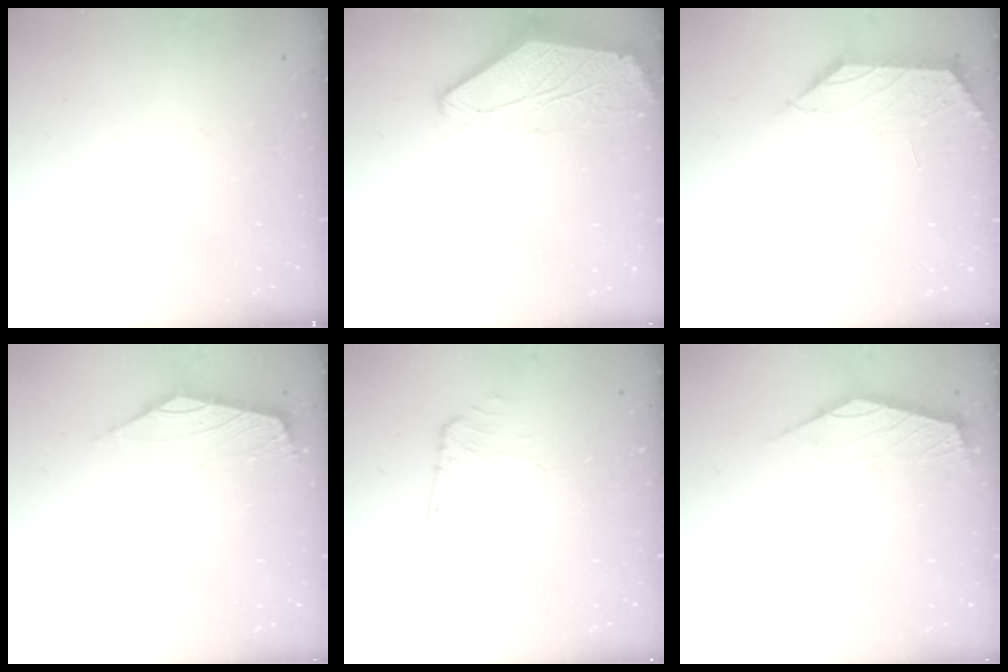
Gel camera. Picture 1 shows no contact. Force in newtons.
{"total": 0.0}
{"total": 0.8, "press": 0.6, "slide": 0.5}
{"total": 1.8, "press": 1.6, "slide": 0.7}
{"total": 0.0}
{"total": 2.3, "press": 2.3, "slide": 0.6}